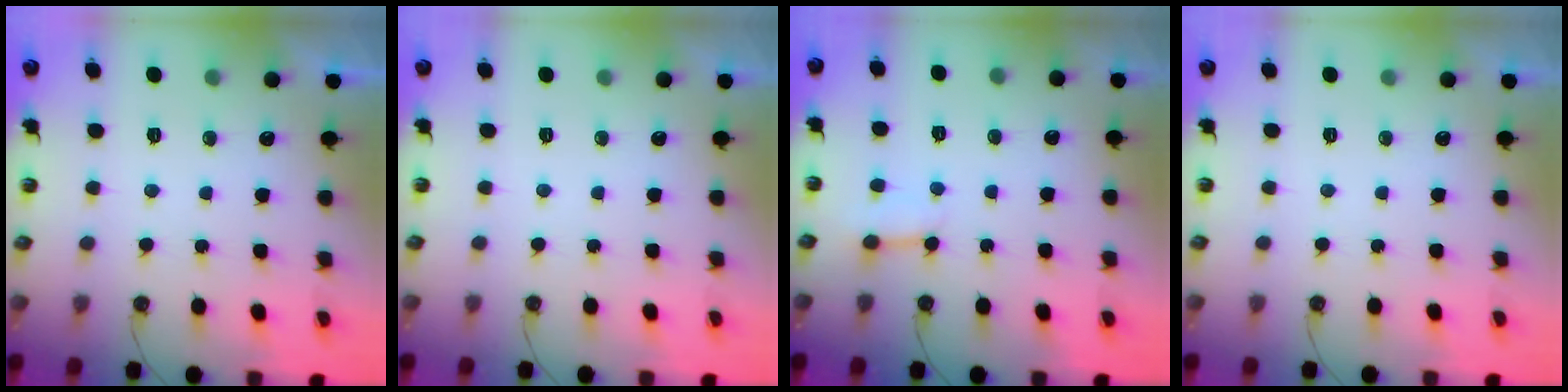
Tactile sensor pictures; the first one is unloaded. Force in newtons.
{"total": 0.0}
{"total": 3.8, "press": 3.8, "slide": 0.3}
{"total": 0.0}